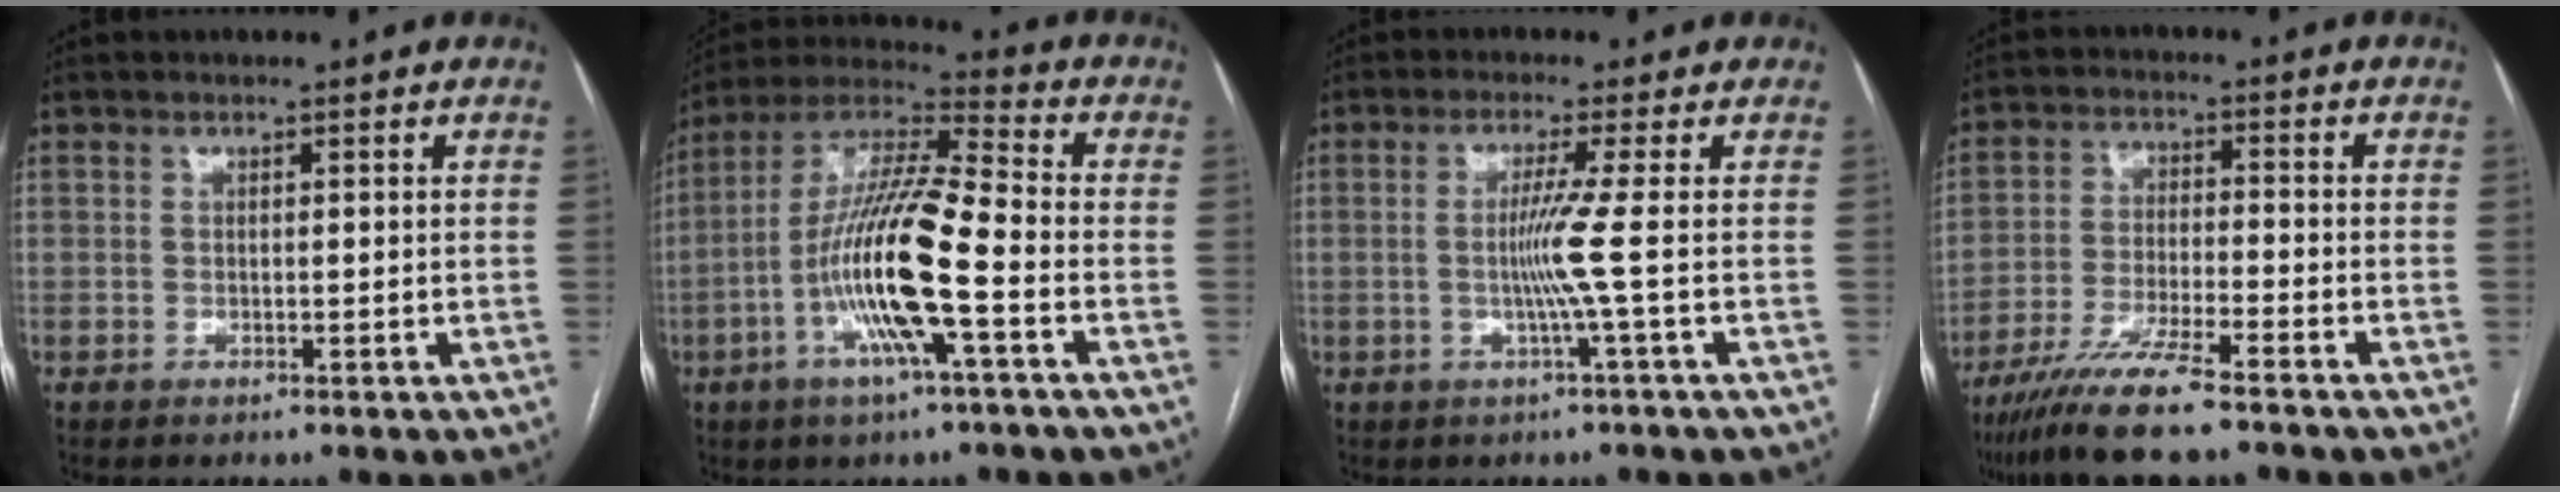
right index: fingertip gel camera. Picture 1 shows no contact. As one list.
[{"total": 16.0, "force": [-4.4, 1.2, 15.3], "torque": [-0.304, 0.002, -0.088]}, {"total": 4.7, "force": [-0.6, -2.2, 4.1], "torque": [-0.079, -0.006, -0.011]}, {"total": 11.0, "force": [-8.4, 0.5, 7.1], "torque": [-0.128, -0.030, -0.148]}]